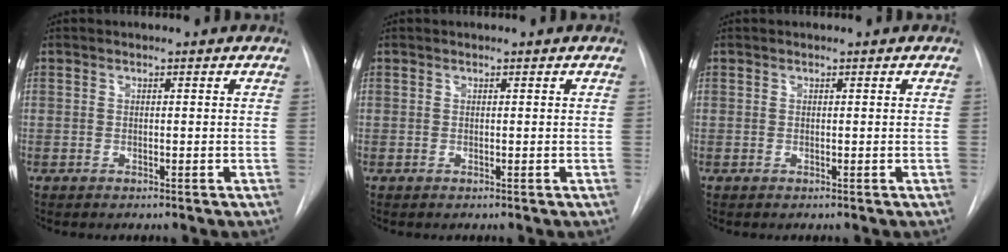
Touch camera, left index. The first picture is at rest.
{"total": 0.0}
{"total": 0.0}